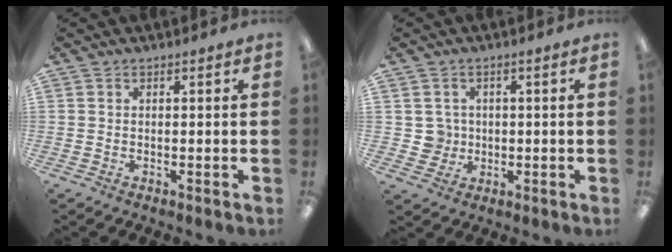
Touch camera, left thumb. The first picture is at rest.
{"total": 4.1, "force": [0.6, 4.0, 0.3], "torque": [-0.003, 0.001, 0.010]}